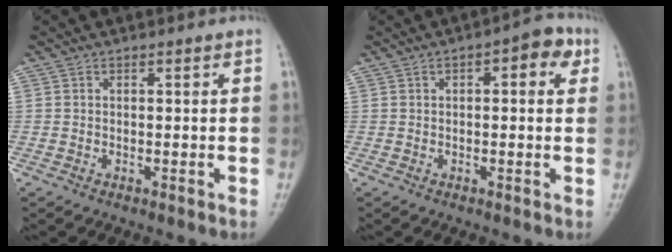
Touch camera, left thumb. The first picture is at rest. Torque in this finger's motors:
{"motor_torque": [-0.47, 0.92, -0.23, -0.01, -0.03]}